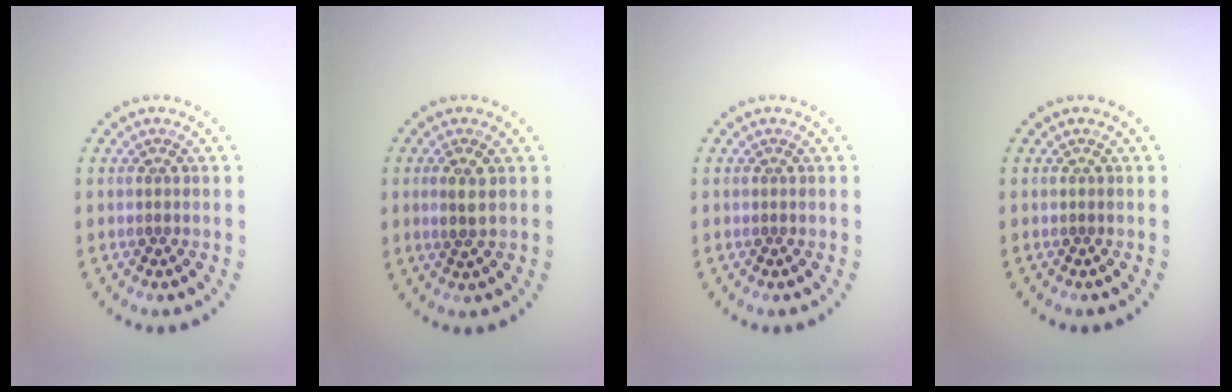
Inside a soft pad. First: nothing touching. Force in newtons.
{"total": 1.7, "press": 1.6, "slide": 0.5}
{"total": 0.0}
{"total": 0.0}